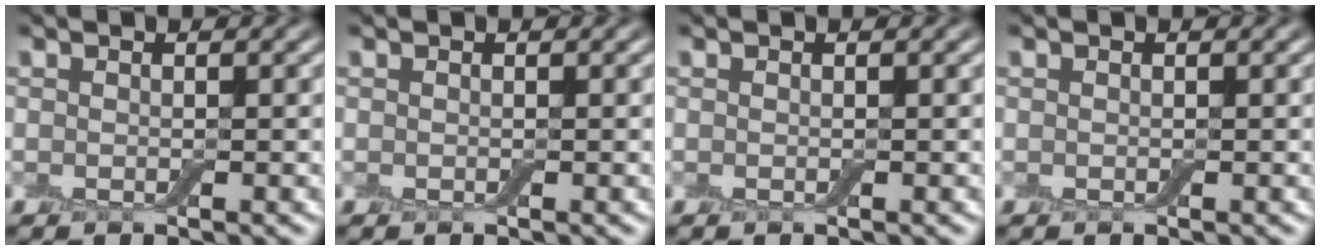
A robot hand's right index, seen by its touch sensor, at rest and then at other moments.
{"total": 0.0}
{"total": 0.0}
{"total": 0.0}